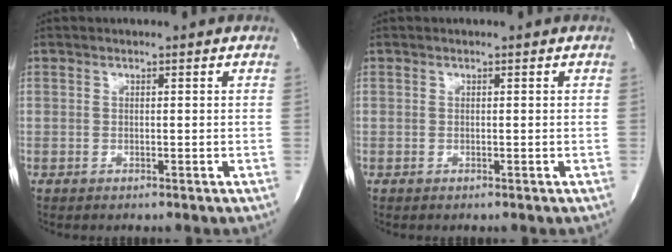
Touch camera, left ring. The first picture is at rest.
{"total": 0.0}